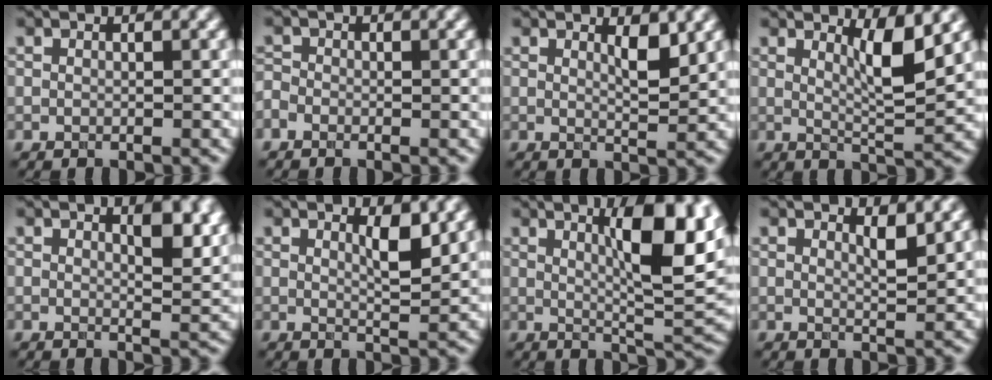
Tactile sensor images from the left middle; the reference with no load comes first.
{"total": 1.1, "force": [-0.9, 0.6, 0.2], "torque": [-0.006, 0.000, -0.012]}
{"total": 2.1, "force": [0.9, 0.5, 1.8], "torque": [-0.028, -0.004, 0.022]}
{"total": 3.9, "force": [1.6, 0.7, 3.5], "torque": [-0.056, -0.009, 0.035]}
{"total": 3.8, "force": [1.7, 1.3, 3.1], "torque": [-0.045, -0.006, 0.034]}
{"total": 2.5, "force": [1.0, 0.5, 2.2], "torque": [-0.035, -0.004, 0.024]}
{"total": 9.5, "force": [3.0, 2.2, 8.7], "torque": [-0.111, 0.001, 0.056]}
{"total": 1.7, "force": [0.9, 0.3, 1.3], "torque": [-0.019, -0.002, 0.020]}